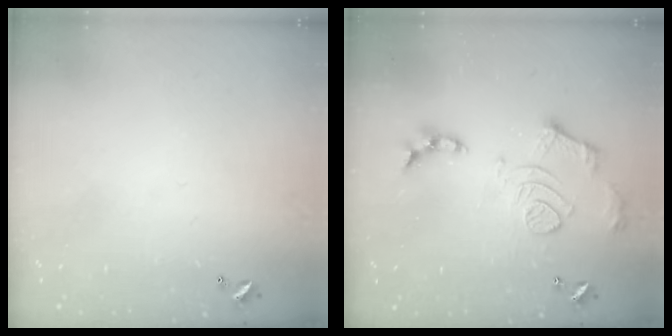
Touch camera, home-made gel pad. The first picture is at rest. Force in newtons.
{"total": 13.2, "press": 13.2, "slide": 1.2}